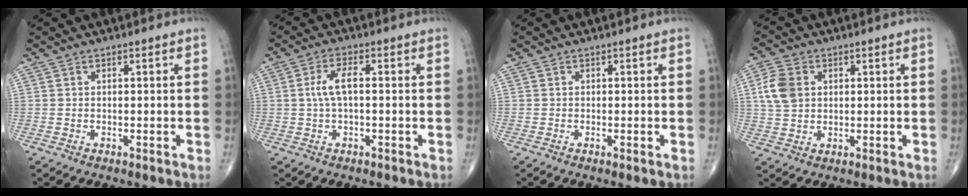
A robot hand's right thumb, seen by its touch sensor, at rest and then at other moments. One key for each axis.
{"total": 4.4, "fx": 0.2, "fy": 1.6, "fz": 4.1, "tx": -0.095, "ty": 0.012, "tz": 0.002}
{"total": 0.5, "fx": -0.1, "fy": 0.0, "fz": 0.5, "tx": -0.011, "ty": -0.003, "tz": -0.002}
{"total": 7.2, "fx": 1.6, "fy": 5.4, "fz": 4.5, "tx": -0.087, "ty": 0.003, "tz": 0.028}